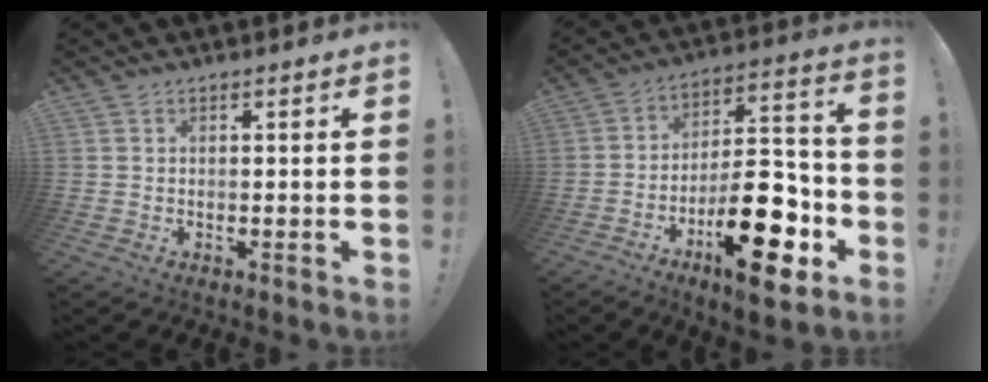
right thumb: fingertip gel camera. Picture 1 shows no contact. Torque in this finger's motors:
{"motor_torque": [2.52, 2.50, 1.56, -1.21, 0.18]}